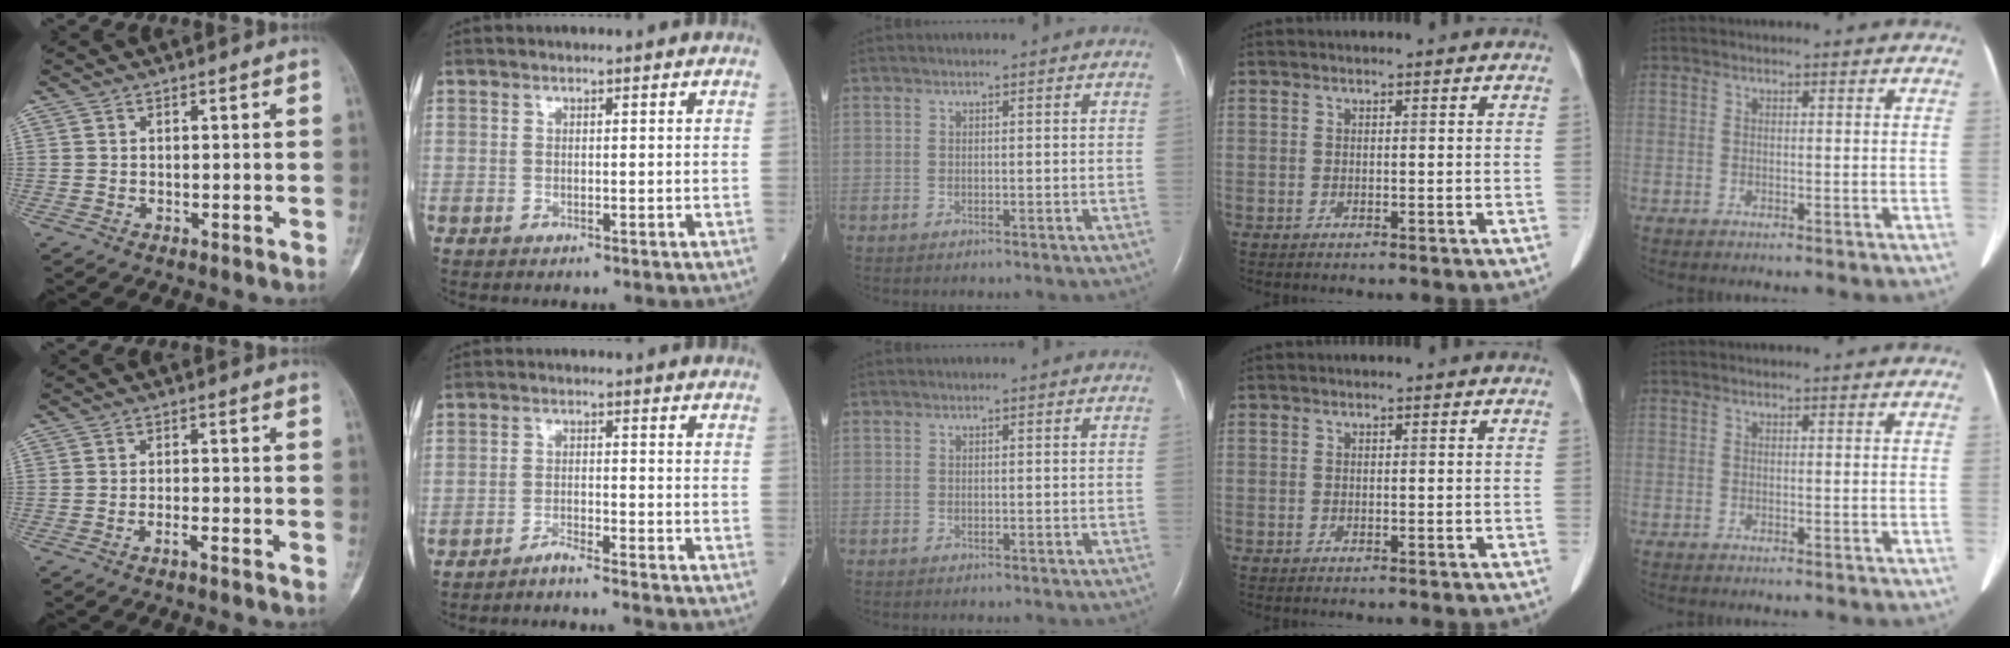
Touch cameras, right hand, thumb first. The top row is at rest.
{"thumb": {"total": 1.6, "force": [-1.2, 0.1, 1.0], "torque": [-0.023, 0.012, -0.022]}, "index": {"total": 3.2, "force": [-3.0, -1.0, 0.6], "torque": [-0.007, -0.006, -0.052]}}